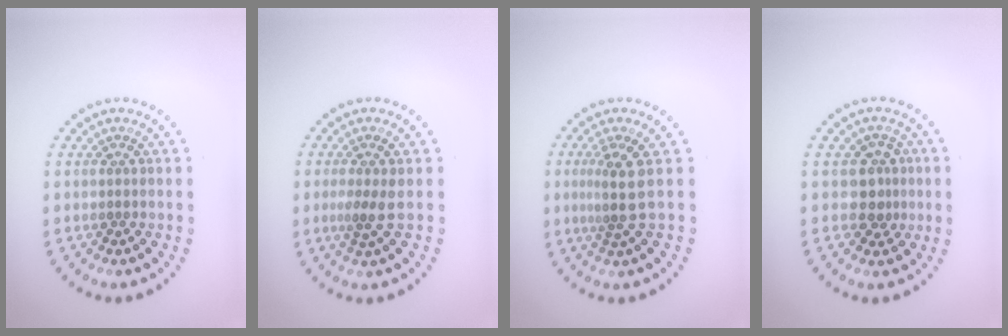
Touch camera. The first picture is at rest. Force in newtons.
{"total": 1.6, "press": 1.3, "slide": 1.0}
{"total": 2.9, "press": 2.0, "slide": 2.1}
{"total": 2.5, "press": 2.2, "slide": 1.1}